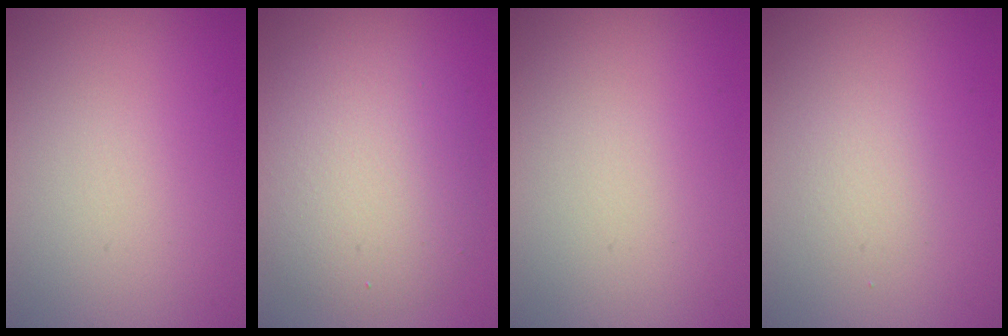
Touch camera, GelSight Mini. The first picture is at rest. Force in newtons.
{"total": 6.0, "press": 6.0, "slide": 0.6}
{"total": 0.0}
{"total": 1.2, "press": 1.2, "slide": 0.0}